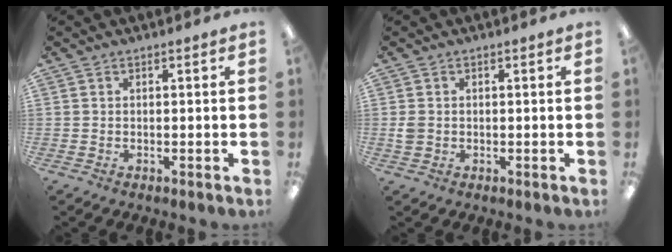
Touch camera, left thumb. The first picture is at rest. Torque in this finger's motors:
{"motor_torque": [-0.06, 0.09, 0.15, -0.19, 0.00]}